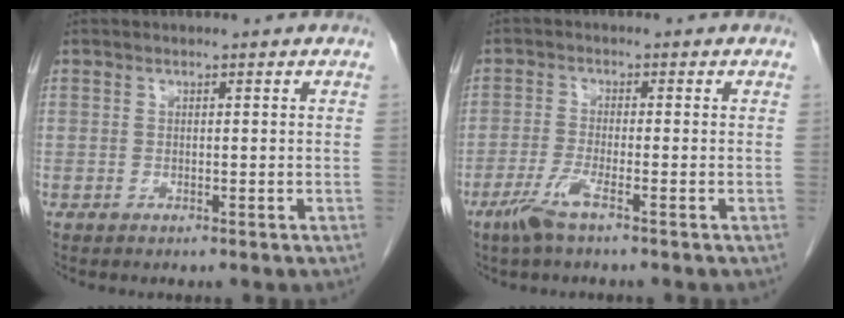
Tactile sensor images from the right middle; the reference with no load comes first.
{"total": 4.0, "force": [-2.5, -0.1, 3.1], "torque": [-0.070, -0.009, -0.056]}